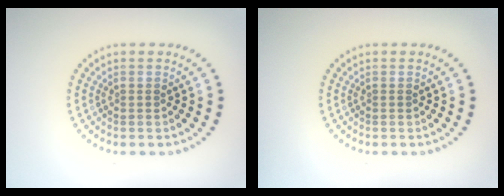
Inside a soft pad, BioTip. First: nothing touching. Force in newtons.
{"total": 0.0}